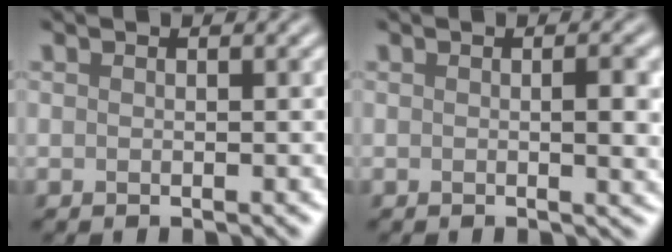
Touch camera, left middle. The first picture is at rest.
{"total": 2.4, "force": [0.1, 0.5, 2.4], "torque": [-0.032, -0.002, 0.000]}